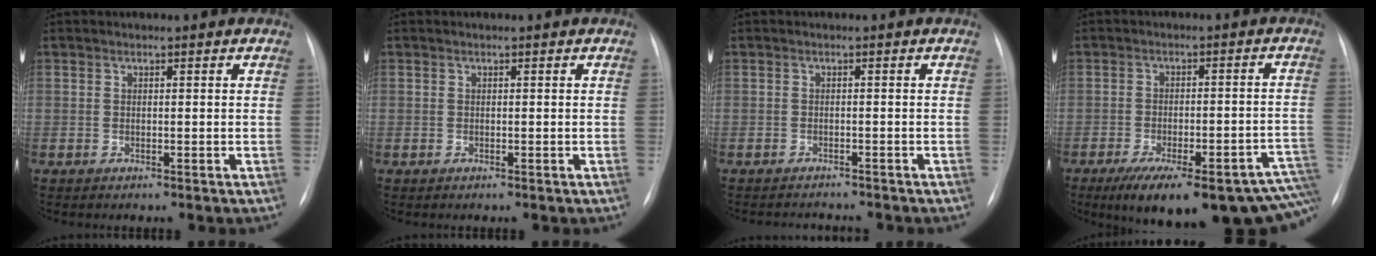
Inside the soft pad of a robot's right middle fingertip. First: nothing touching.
{"total": 0.0}
{"total": 3.1, "force": [-3.0, 0.4, 0.2], "torque": [0.000, -0.005, -0.040]}
{"total": 21.1, "force": [-13.5, 6.8, 14.7], "torque": [-0.128, 0.024, -0.169]}